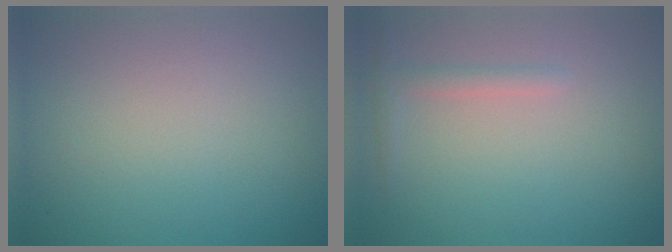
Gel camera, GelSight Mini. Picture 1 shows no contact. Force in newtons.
{"total": 1.3, "press": 1.3, "slide": 0.1}